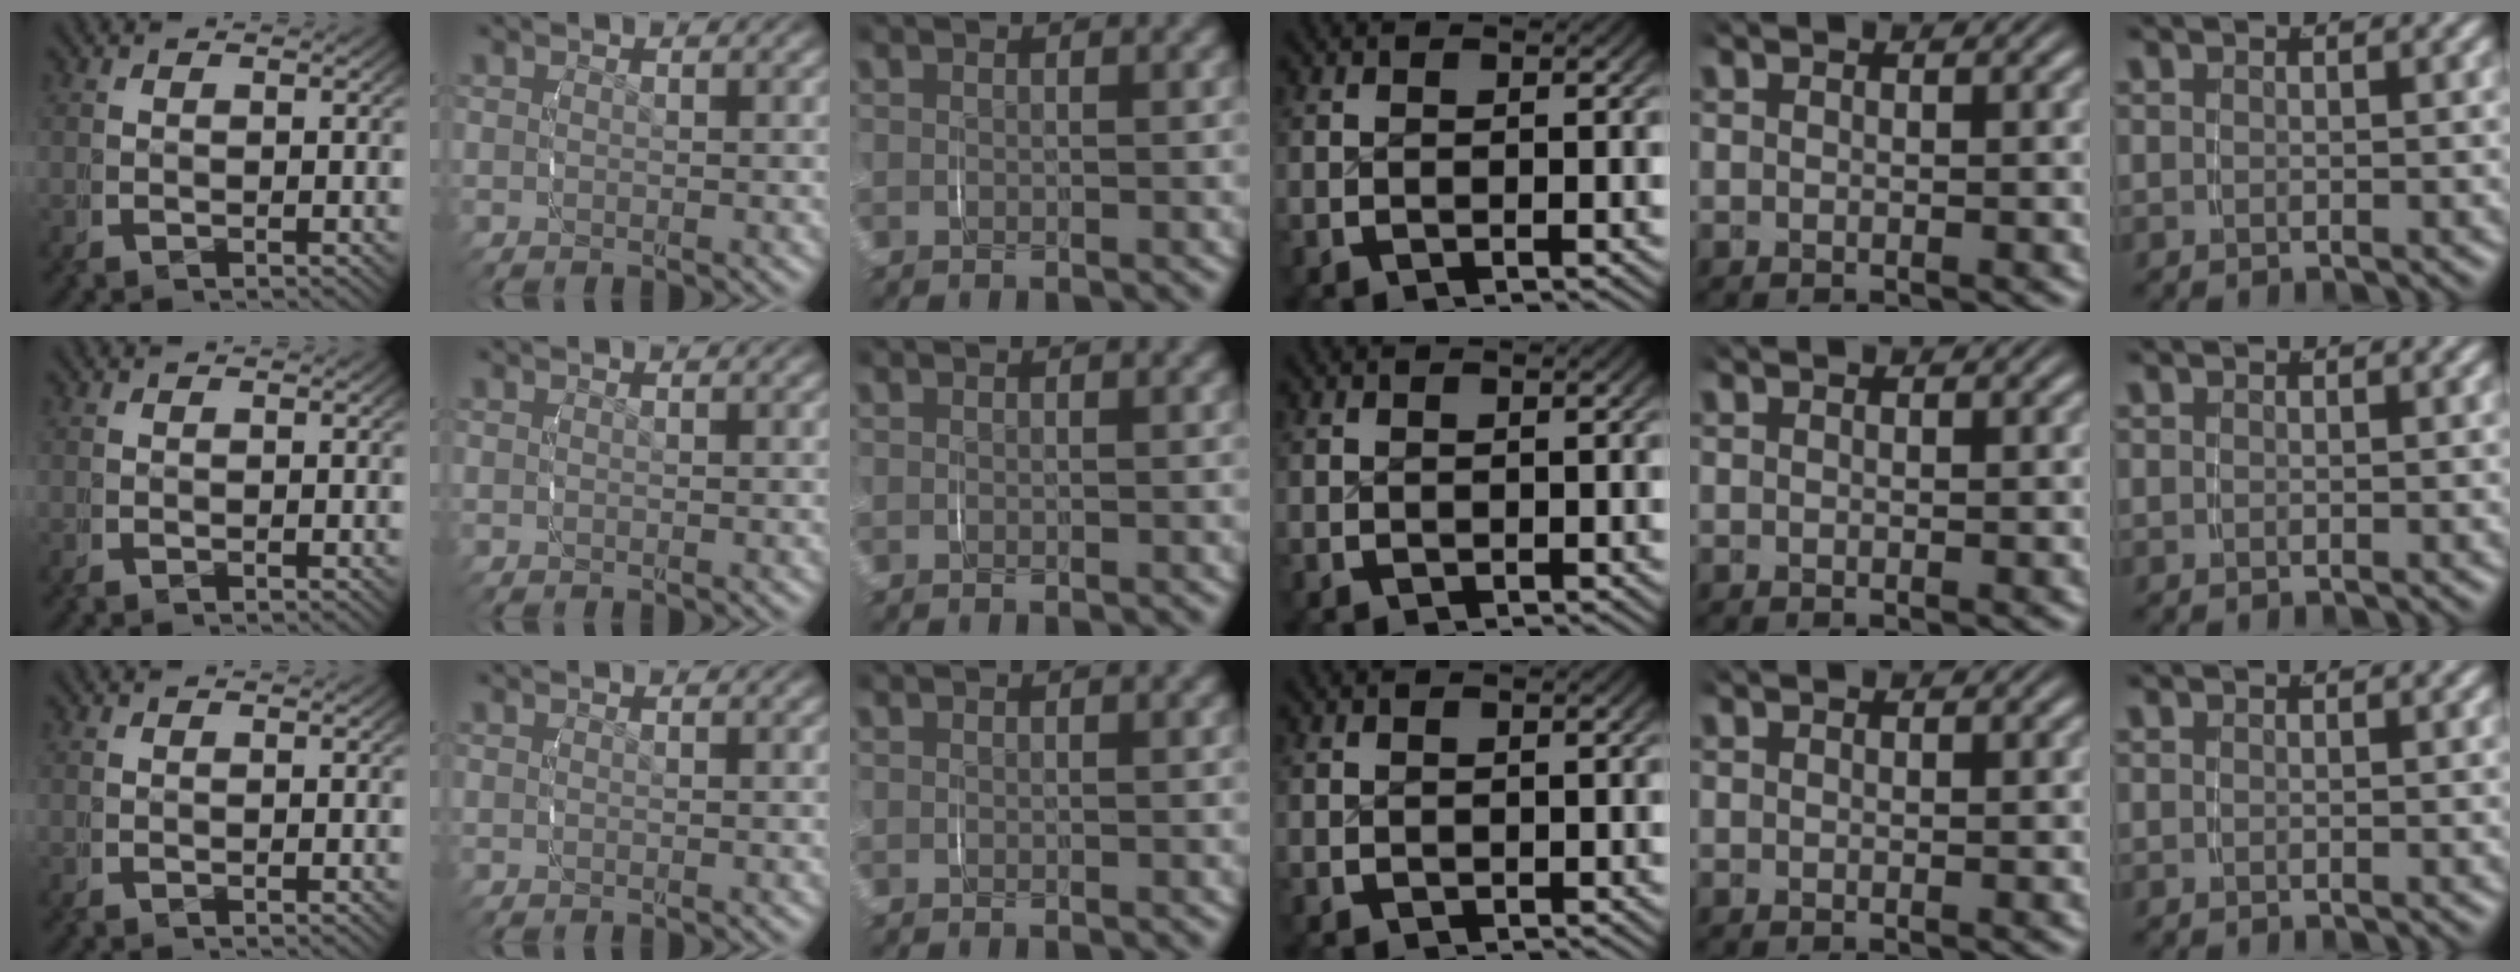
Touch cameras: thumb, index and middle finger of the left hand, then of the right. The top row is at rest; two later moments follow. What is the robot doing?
{"motion": "grasp_and_lifting", "object": "fork"}